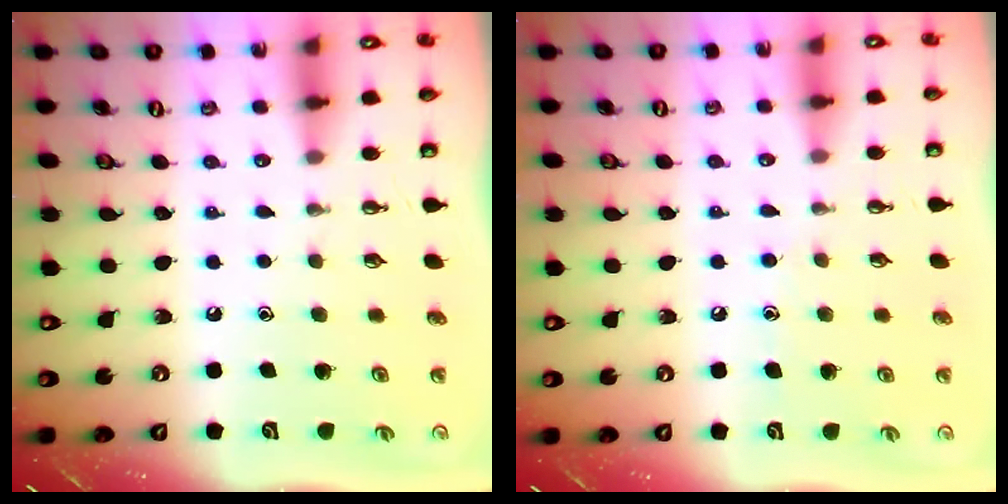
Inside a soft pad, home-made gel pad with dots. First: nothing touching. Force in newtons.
{"total": 4.8, "press": 4.7, "slide": 0.5}